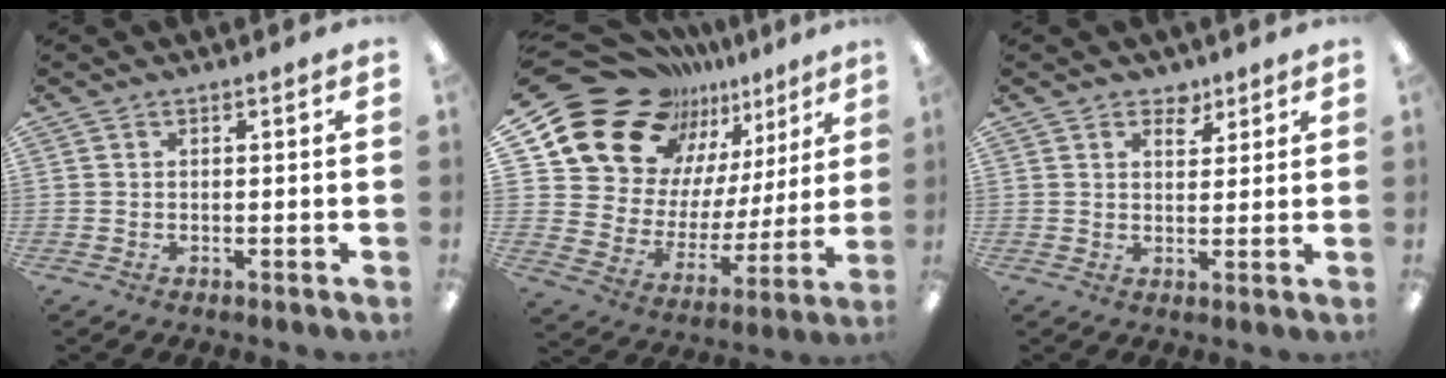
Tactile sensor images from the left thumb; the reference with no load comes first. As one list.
[{"total": 20.5, "force": [15.8, 11.0, 7.1], "torque": [-0.141, -0.110, 0.296]}, {"total": 3.9, "force": [2.8, 2.5, 1.1], "torque": [0.003, -0.014, 0.046]}]